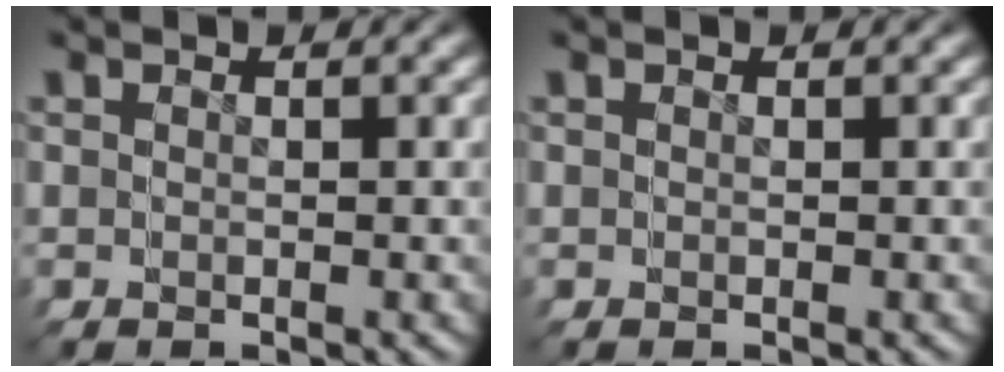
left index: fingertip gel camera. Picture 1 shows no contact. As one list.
[{"total": 0.0}]